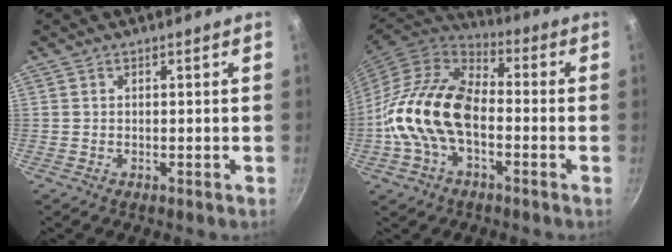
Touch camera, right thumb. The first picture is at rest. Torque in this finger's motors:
{"motor_torque": [2.03, 2.98, 1.84, -0.94, 0.29]}